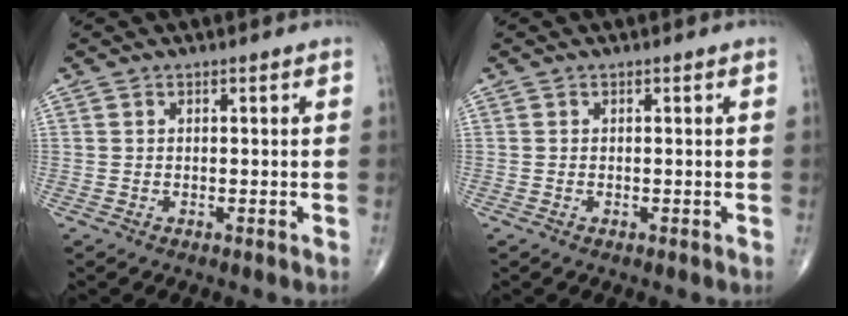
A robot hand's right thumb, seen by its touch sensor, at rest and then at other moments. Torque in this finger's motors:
{"motor_torque": [0.78, 0.54, -0.11, -0.04, -0.01]}